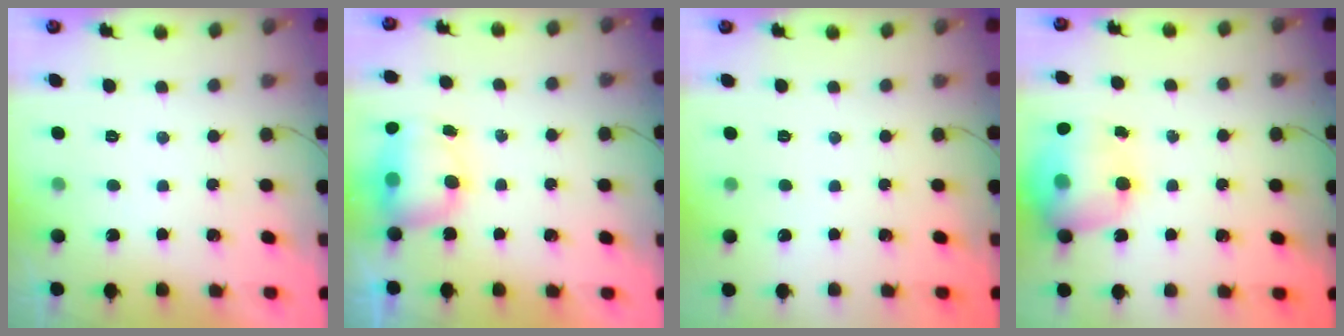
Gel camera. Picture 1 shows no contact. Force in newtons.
{"total": 8.3, "press": 7.8, "slide": 2.9}
{"total": 0.0}
{"total": 16.7, "press": 16.2, "slide": 3.8}